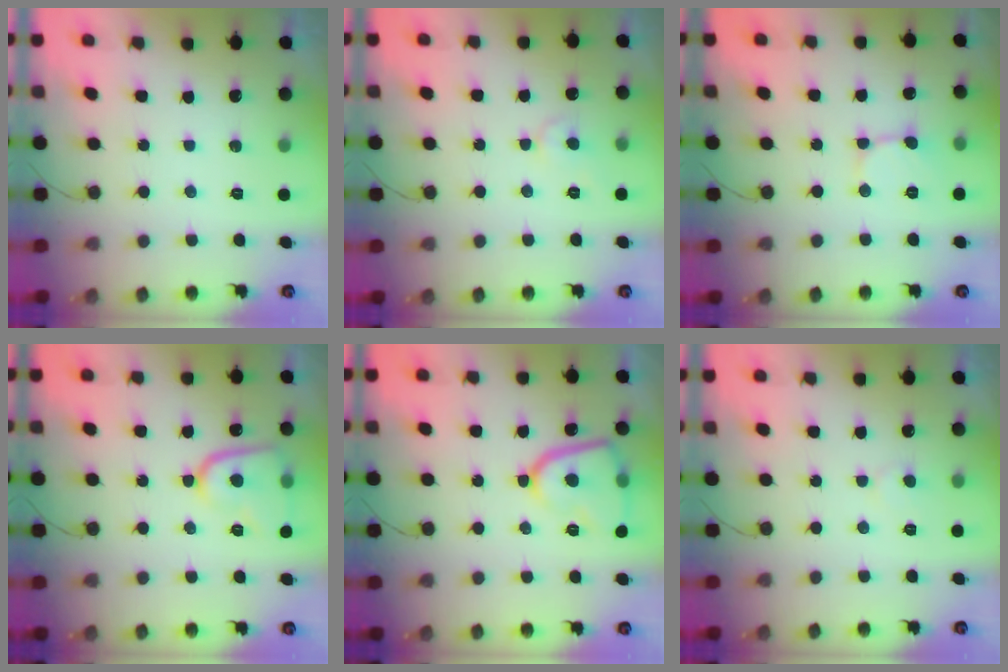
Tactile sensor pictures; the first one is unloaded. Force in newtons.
{"total": 5.0, "press": 5.0, "slide": 0.2}
{"total": 3.8, "press": 3.8, "slide": 0.2}
{"total": 11.6, "press": 11.5, "slide": 1.0}
{"total": 13.7, "press": 13.6, "slide": 1.4}
{"total": 4.1, "press": 4.1, "slide": 0.3}